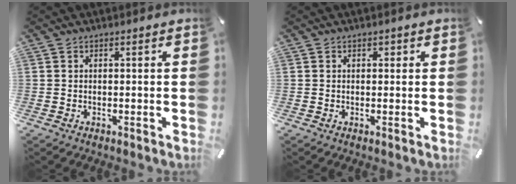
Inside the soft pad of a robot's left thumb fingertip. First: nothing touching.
{"total": 0.9, "force": [0.2, 0.7, 0.4], "torque": [0.001, 0.002, 0.001]}